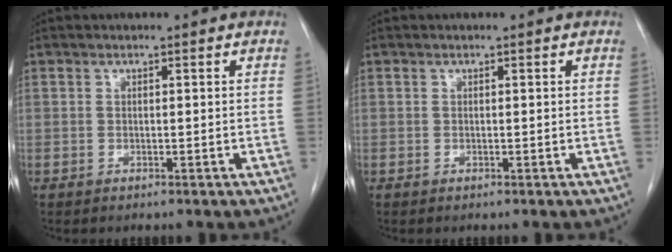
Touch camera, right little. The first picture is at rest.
{"total": 0.0}